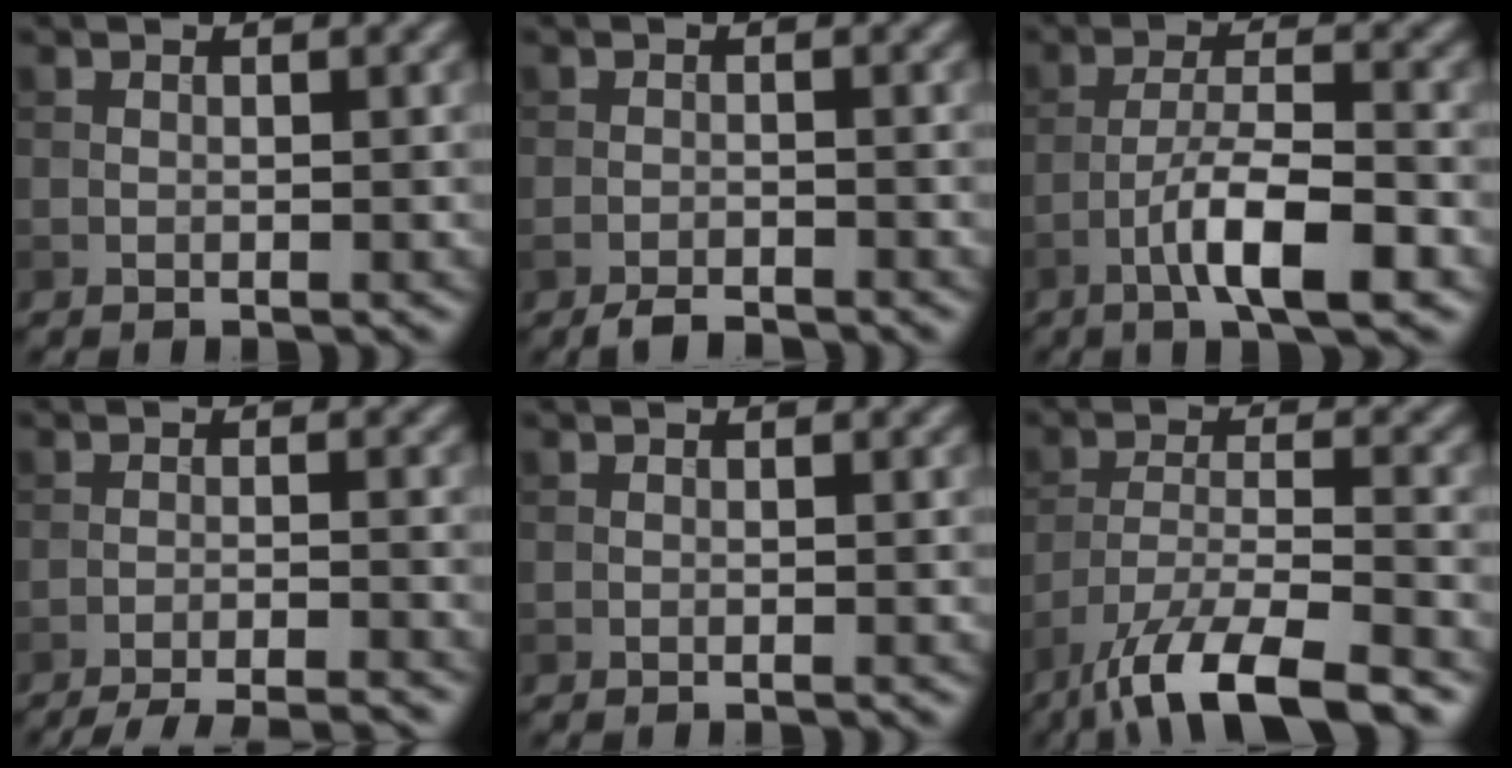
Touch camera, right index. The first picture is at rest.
{"total": 2.0, "force": [-1.8, 0.5, 0.8], "torque": [-0.012, 0.001, -0.035]}
{"total": 6.8, "force": [-3.4, 1.6, 5.6], "torque": [-0.097, 0.009, -0.061]}
{"total": 8.5, "force": [-7.7, 1.6, 3.2], "torque": [-0.038, -0.007, -0.109]}
{"total": 0.0}
{"total": 9.9, "force": [-7.3, 2.7, 6.2], "torque": [-0.110, -0.005, -0.134]}